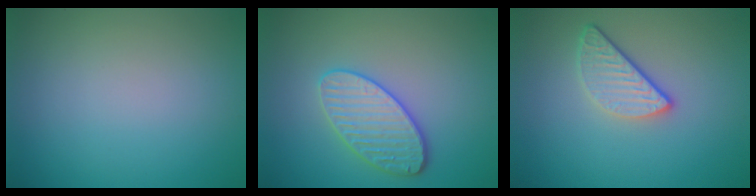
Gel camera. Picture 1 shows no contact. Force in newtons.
{"total": 3.6, "press": 3.5, "slide": 1.1}
{"total": 2.9, "press": 2.3, "slide": 1.7}